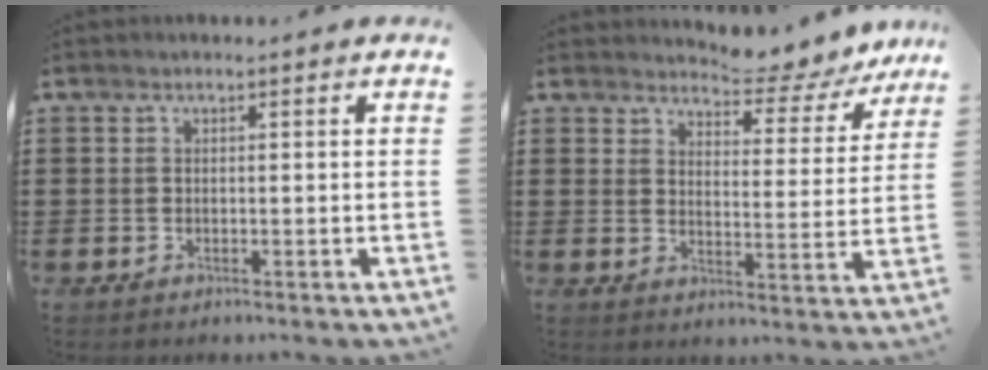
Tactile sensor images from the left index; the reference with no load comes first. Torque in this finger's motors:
{"motor_torque": [2.01, -0.13, 0.12, 0.03]}